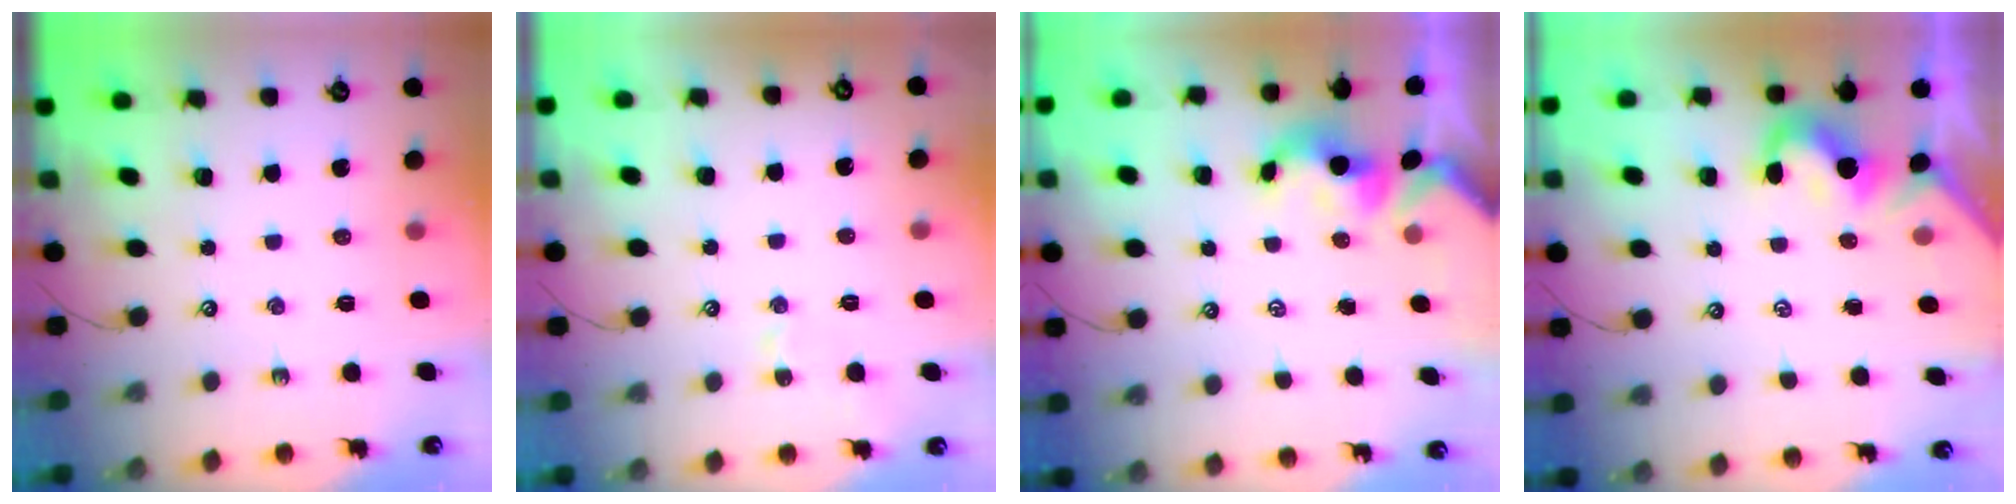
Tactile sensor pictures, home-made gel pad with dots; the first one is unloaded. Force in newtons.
{"total": 3.7, "press": 3.7, "slide": 0.7}
{"total": 1.5, "press": 1.3, "slide": 0.7}
{"total": 1.8, "press": 1.6, "slide": 0.8}